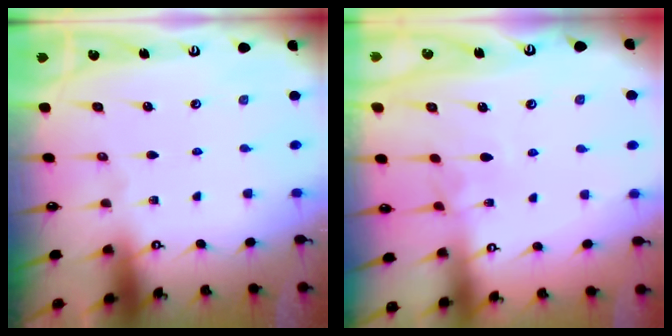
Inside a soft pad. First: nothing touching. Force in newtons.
{"total": 2.8, "press": 2.8, "slide": 0.4}